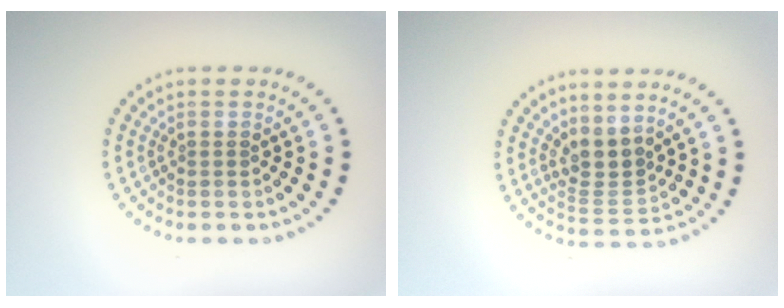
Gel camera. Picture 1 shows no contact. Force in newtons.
{"total": 2.8, "press": 2.1, "slide": 1.9}